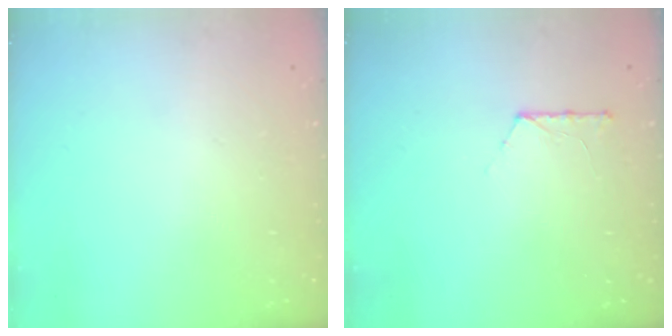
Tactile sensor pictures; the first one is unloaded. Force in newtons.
{"total": 6.0, "press": 6.0, "slide": 0.7}